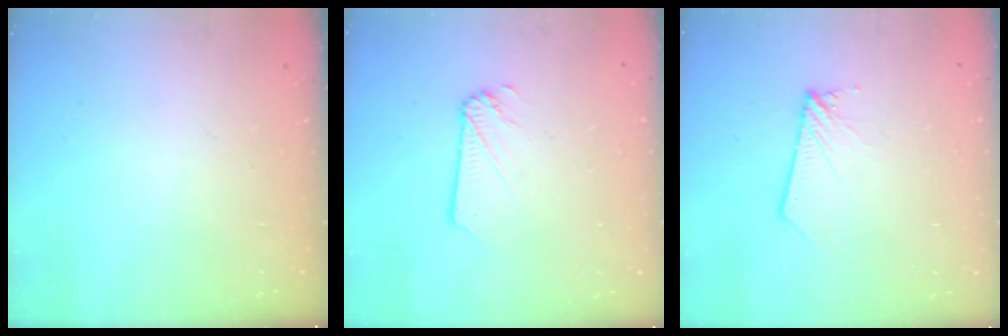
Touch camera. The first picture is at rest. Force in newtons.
{"total": 2.2, "press": 2.2, "slide": 0.0}
{"total": 2.2, "press": 2.2, "slide": 0.3}